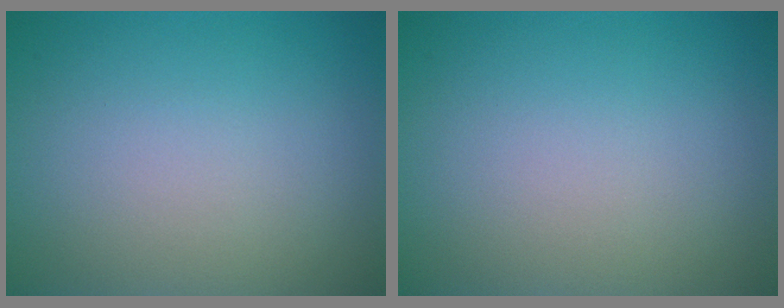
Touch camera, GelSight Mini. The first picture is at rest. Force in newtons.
{"total": 0.0}